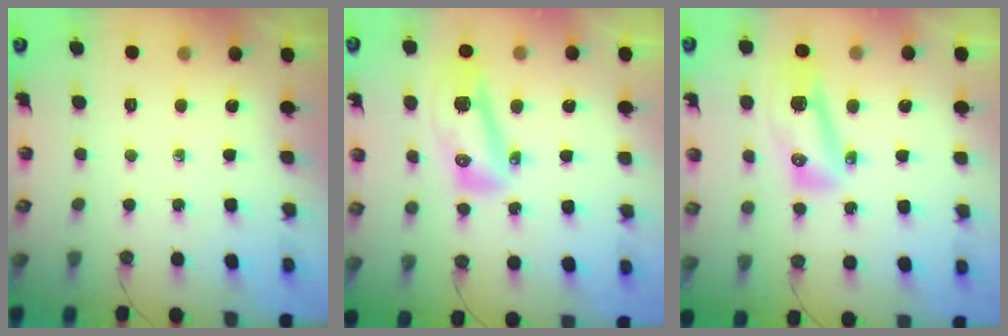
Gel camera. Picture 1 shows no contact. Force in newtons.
{"total": 12.2, "press": 12.1, "slide": 1.5}
{"total": 18.6, "press": 14.7, "slide": 11.4}